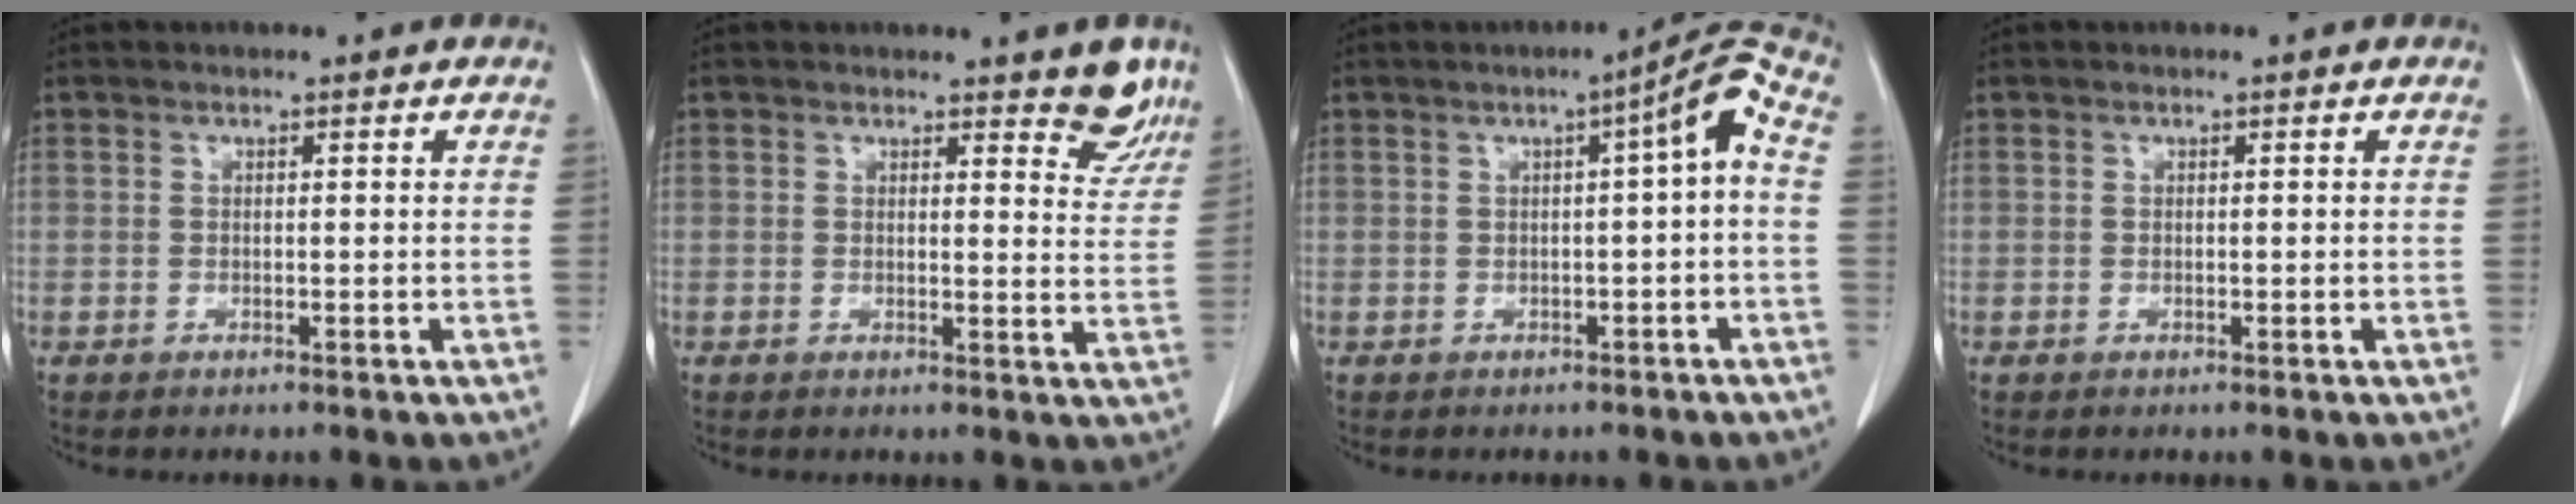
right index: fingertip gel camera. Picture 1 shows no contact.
{"total": 5.3, "force": [4.2, 1.4, 2.9], "torque": [-0.019, -0.024, 0.042]}
{"total": 6.0, "force": [0.5, 0.3, 6.0], "torque": [-0.077, 0.015, 0.001]}
{"total": 0.0}